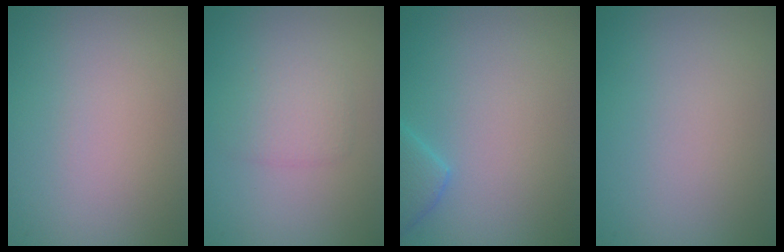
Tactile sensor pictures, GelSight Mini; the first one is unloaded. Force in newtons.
{"total": 2.0, "press": 2.0, "slide": 0.1}
{"total": 2.3, "press": 2.3, "slide": 0.2}
{"total": 0.0}